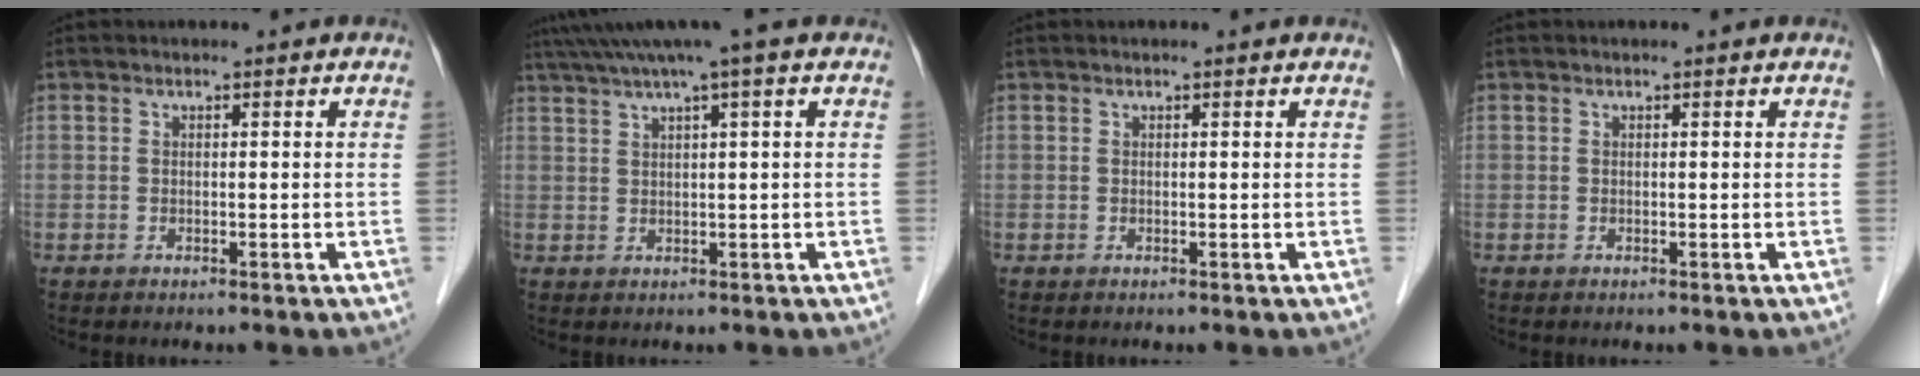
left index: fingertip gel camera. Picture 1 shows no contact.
{"total": 6.5, "force": [4.5, -1.2, 4.6], "torque": [-0.077, 0.034, 0.076]}
{"total": 0.6, "force": [0.5, 0.0, 0.2], "torque": [-0.008, 0.004, 0.004]}
{"total": 0.0}